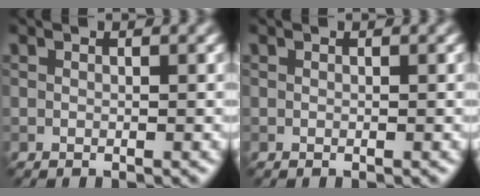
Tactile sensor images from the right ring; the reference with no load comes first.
{"total": 0.0}